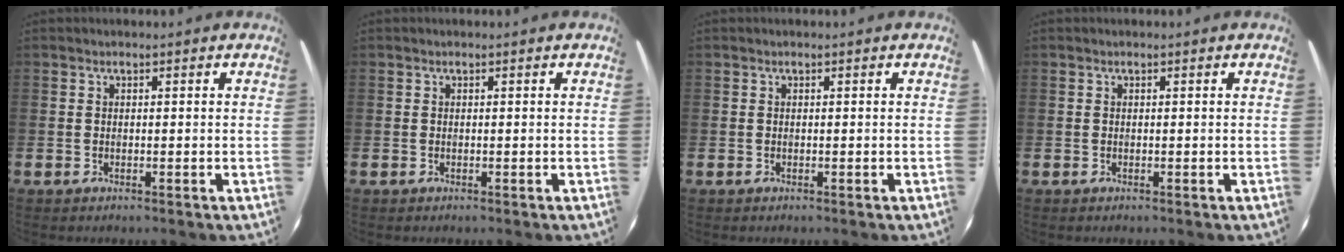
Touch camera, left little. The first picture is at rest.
{"total": 0.0}
{"total": 0.0}
{"total": 0.0}